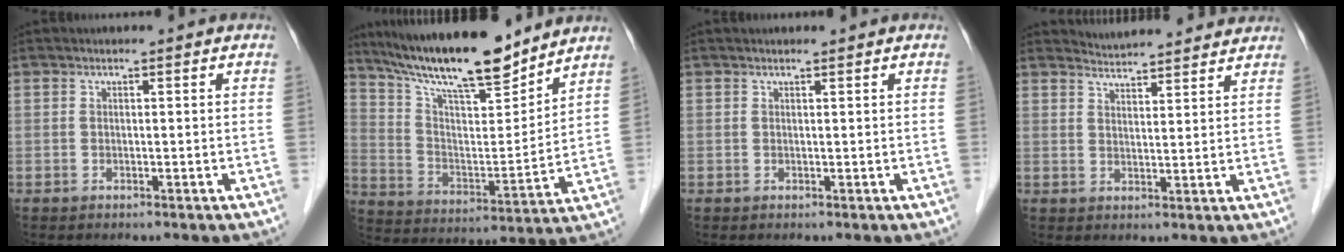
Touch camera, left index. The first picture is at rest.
{"total": 17.6, "force": [15.2, 2.3, 8.4], "torque": [-0.150, -0.001, 0.266]}
{"total": 0.9, "force": [0.9, 0.0, 0.3], "torque": [-0.006, 0.011, 0.016]}
{"total": 8.8, "force": [8.6, 1.1, 1.6], "torque": [-0.027, 0.012, 0.109]}